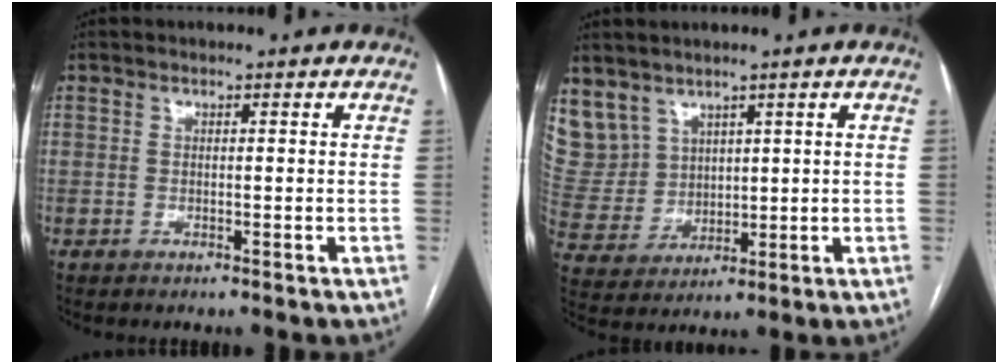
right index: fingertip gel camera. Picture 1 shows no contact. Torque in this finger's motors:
{"motor_torque": [-0.06, 0.31, 0.08, 0.03]}